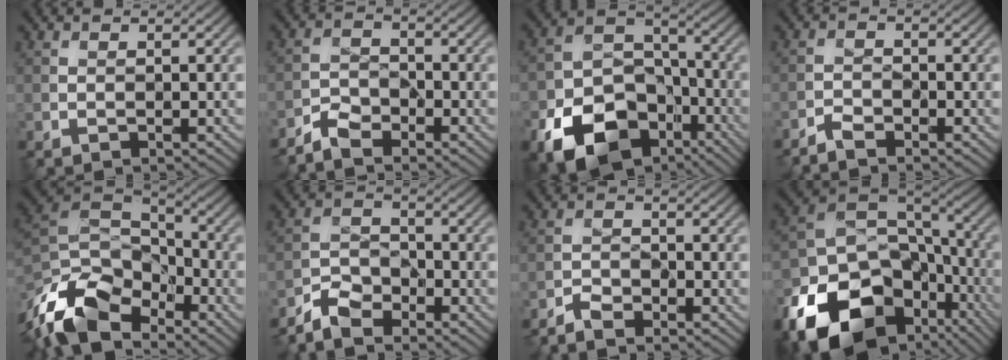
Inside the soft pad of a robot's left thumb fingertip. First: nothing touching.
{"total": 3.8, "force": [-3.3, 1.3, 1.4], "torque": [-0.029, -0.003, -0.078]}
{"total": 14.3, "force": [-7.9, 9.2, 7.6], "torque": [-0.164, -0.042, -0.137]}
{"total": 2.2, "force": [-2.0, 0.5, 0.7], "torque": [-0.016, -0.002, -0.048]}
{"total": 14.6, "force": [-9.0, 7.8, 8.3], "torque": [-0.217, -0.021, -0.176]}
{"total": 4.8, "force": [-4.1, 1.9, 1.7], "torque": [-0.035, -0.005, -0.096]}
{"total": 2.5, "force": [-2.3, 0.7, 0.8], "torque": [-0.015, -0.001, -0.053]}
{"total": 18.9, "force": [-8.9, 13.0, 10.4], "torque": [-0.248, -0.053, -0.132]}